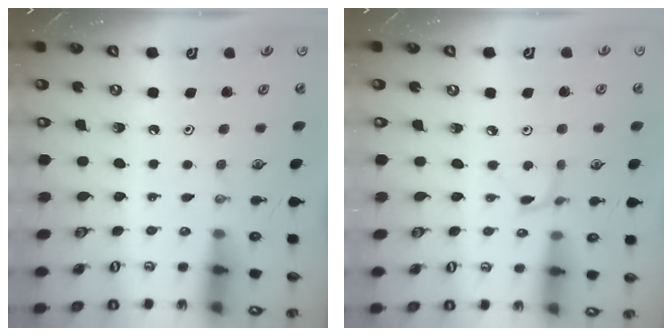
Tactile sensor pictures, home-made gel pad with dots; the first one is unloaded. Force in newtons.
{"total": 2.0, "press": 2.0, "slide": 0.2}